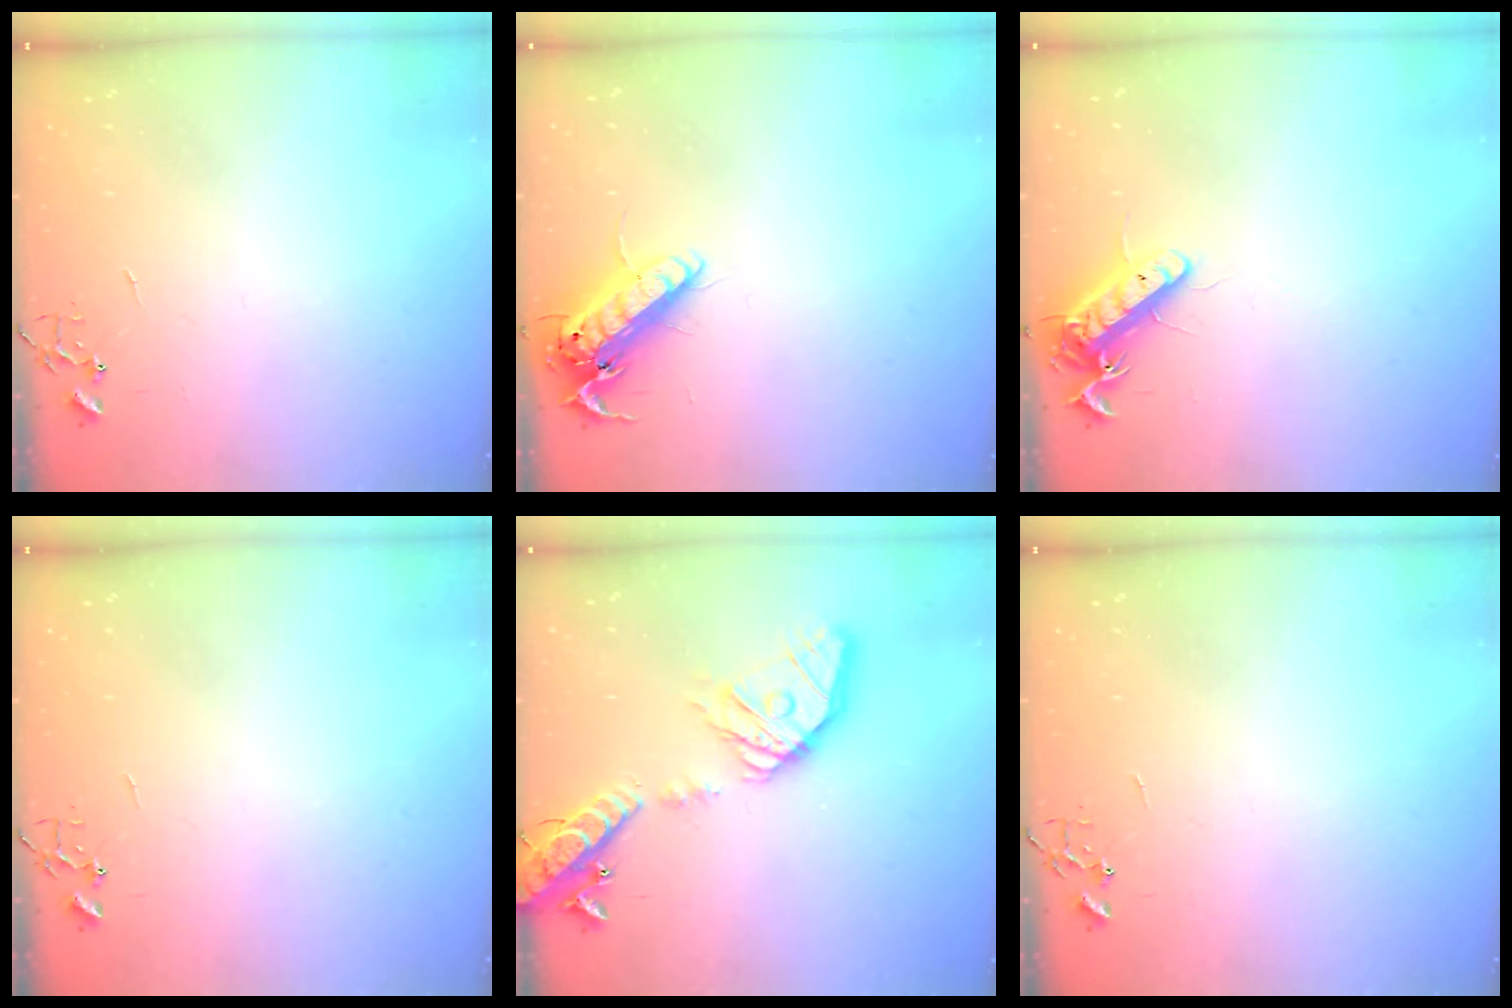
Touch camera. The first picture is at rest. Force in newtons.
{"total": 13.6, "press": 13.5, "slide": 2.3}
{"total": 12.9, "press": 12.6, "slide": 2.5}
{"total": 0.0}
{"total": 20.4, "press": 20.1, "slide": 3.3}
{"total": 0.0}